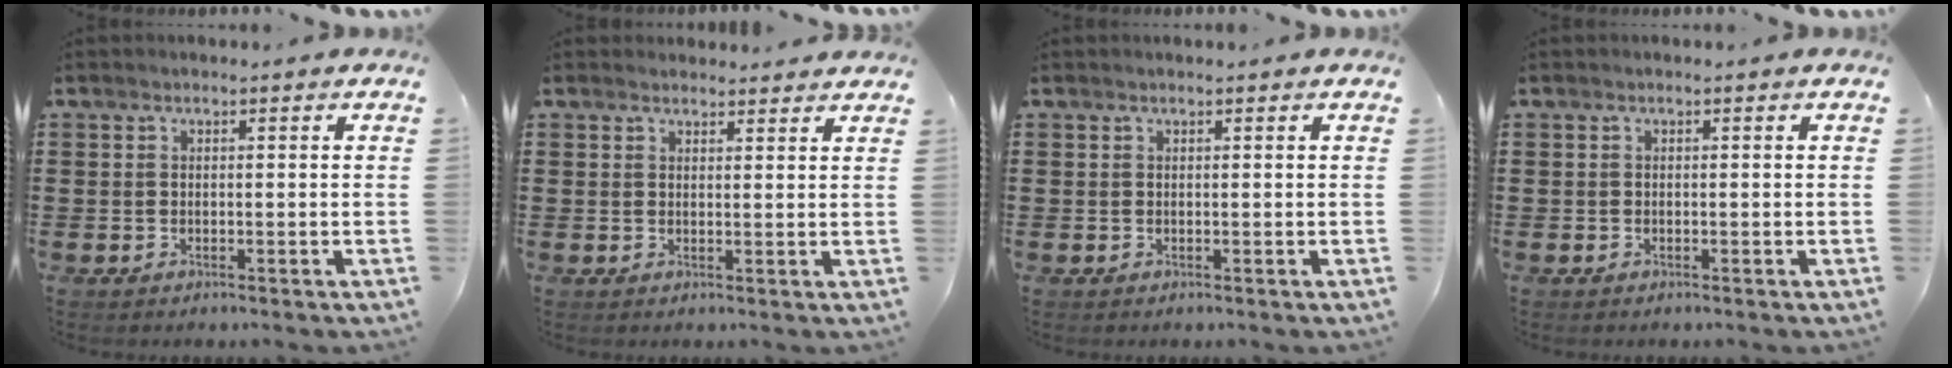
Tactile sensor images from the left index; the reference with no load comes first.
{"total": 1.8, "force": [1.8, 0.4, 0.0], "torque": [-0.004, 0.000, 0.035]}
{"total": 0.0}
{"total": 0.0}